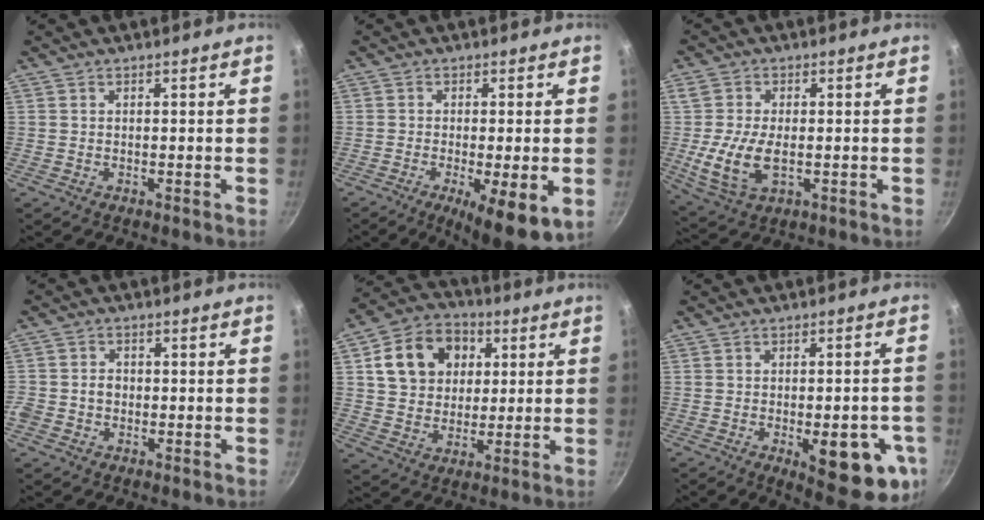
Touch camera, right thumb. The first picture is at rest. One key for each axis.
{"total": 10.1, "fx": -3.1, "fy": 2.5, "fz": 9.3, "tx": -0.142, "ty": -0.007, "tz": -0.040}
{"total": 9.6, "fx": -1.1, "fy": 5.2, "fz": 8.0, "tx": -0.167, "ty": -0.013, "tz": -0.020}
{"total": 3.5, "fx": -1.0, "fy": 3.0, "fz": 1.5, "tx": -0.022, "ty": 0.017, "tz": -0.022}
{"total": 14.7, "fx": 4.2, "fy": 11.8, "fz": 7.7, "tx": -0.109, "ty": 0.013, "tz": 0.064}
{"total": 15.6, "fx": -5.0, "fy": 5.9, "fz": 13.5, "tx": -0.132, "ty": 0.000, "tz": -0.058}